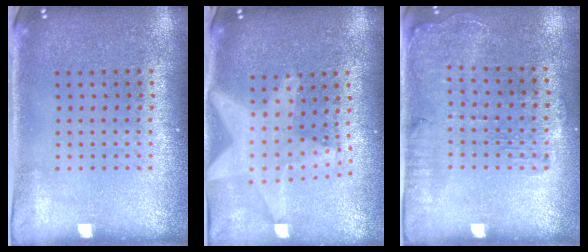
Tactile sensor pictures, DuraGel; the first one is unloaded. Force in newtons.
{"total": 1.9, "press": 1.6, "slide": 1.0}
{"total": 1.4, "press": 1.3, "slide": 0.5}